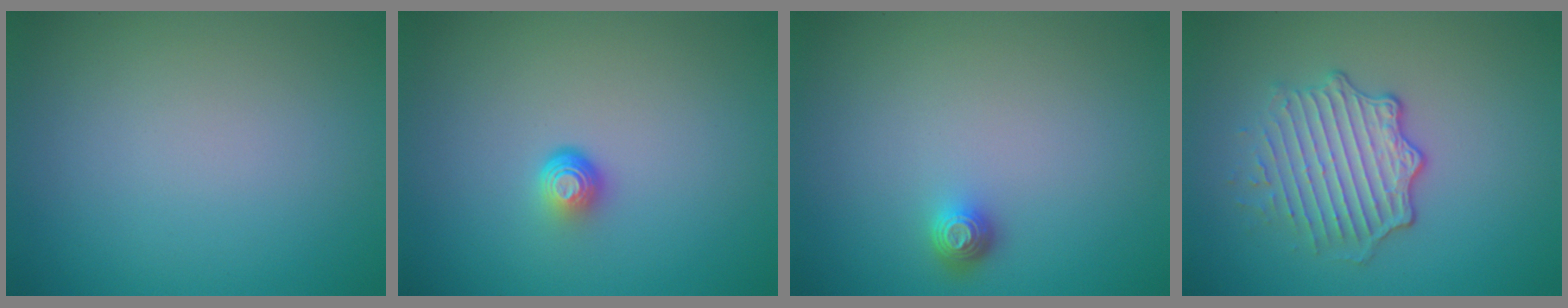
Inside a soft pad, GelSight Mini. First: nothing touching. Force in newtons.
{"total": 1.9, "press": 1.1, "slide": 1.5}
{"total": 1.3, "press": 1.1, "slide": 0.8}
{"total": 4.4, "press": 3.4, "slide": 2.8}